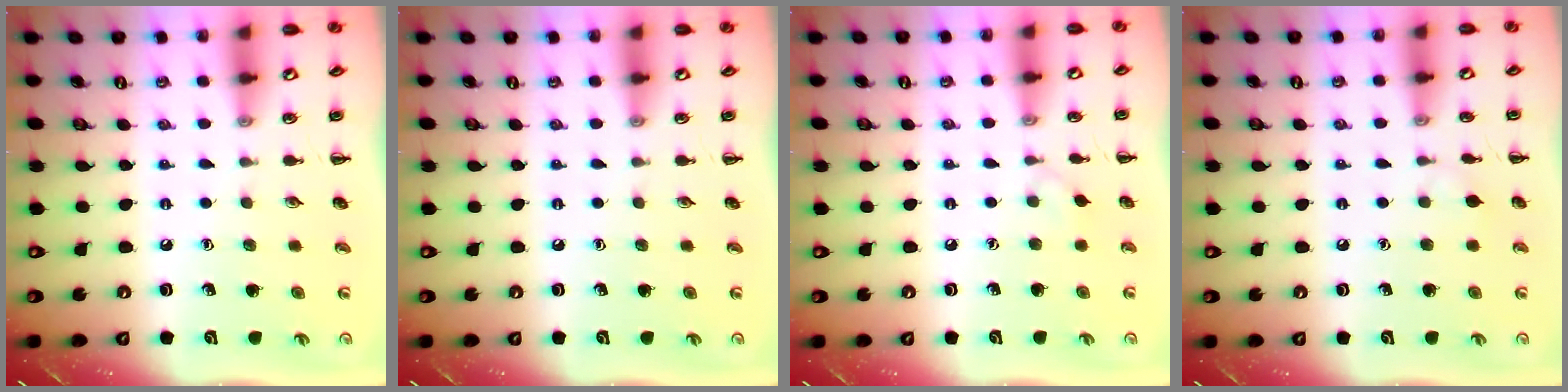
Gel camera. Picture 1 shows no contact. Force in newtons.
{"total": 0.0}
{"total": 2.9, "press": 2.6, "slide": 1.1}
{"total": 4.5, "press": 4.2, "slide": 1.6}